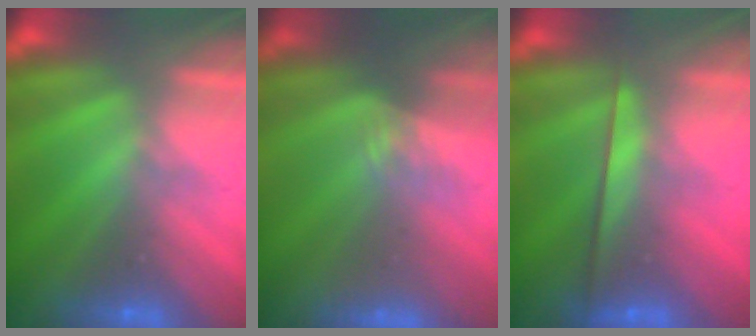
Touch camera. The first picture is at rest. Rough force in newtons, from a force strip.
{"total": 3.0}
{"total": 2.2}